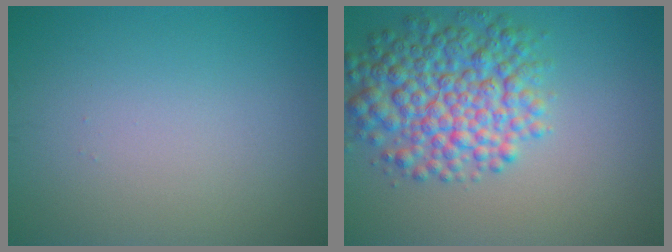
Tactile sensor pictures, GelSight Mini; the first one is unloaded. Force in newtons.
{"total": 7.3, "press": 7.3, "slide": 0.1}